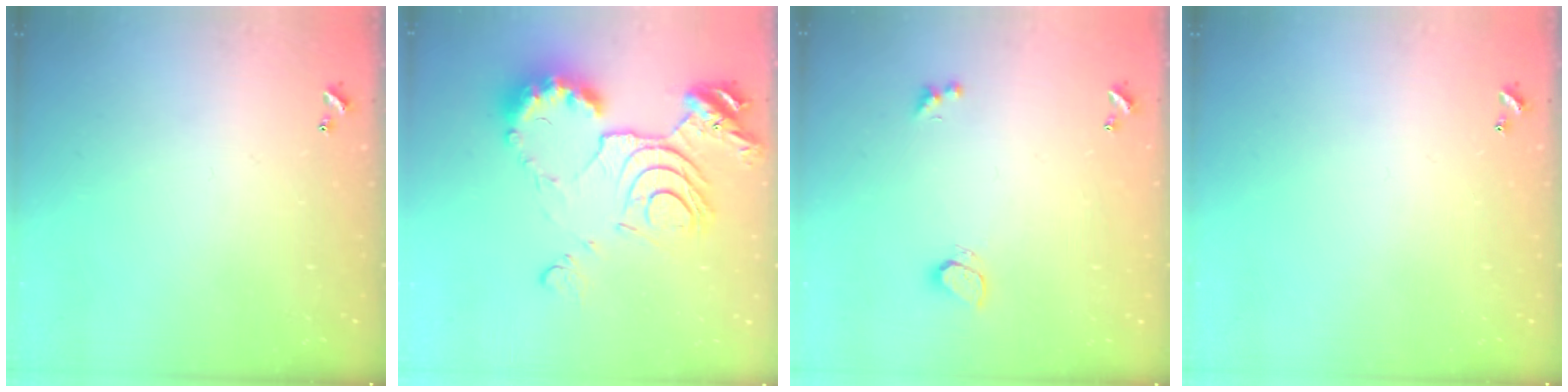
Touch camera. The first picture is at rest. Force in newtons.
{"total": 15.0, "press": 14.9, "slide": 1.5}
{"total": 1.8, "press": 1.7, "slide": 0.6}
{"total": 0.0}